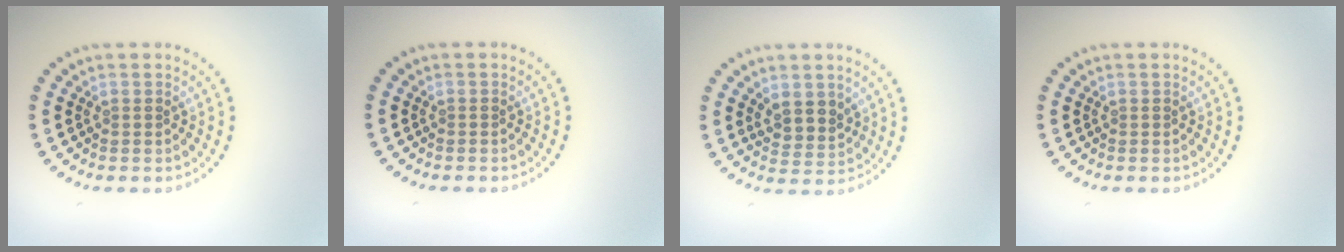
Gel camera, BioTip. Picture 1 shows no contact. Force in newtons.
{"total": 0.0}
{"total": 2.5, "press": 2.2, "slide": 1.1}
{"total": 0.0}